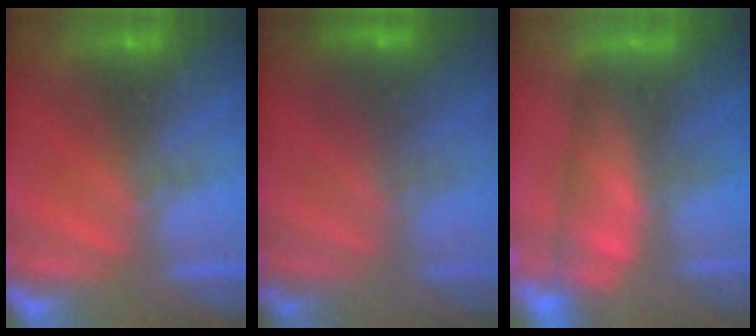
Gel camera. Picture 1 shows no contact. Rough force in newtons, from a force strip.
{"total": 2.7}
{"total": 4.6}